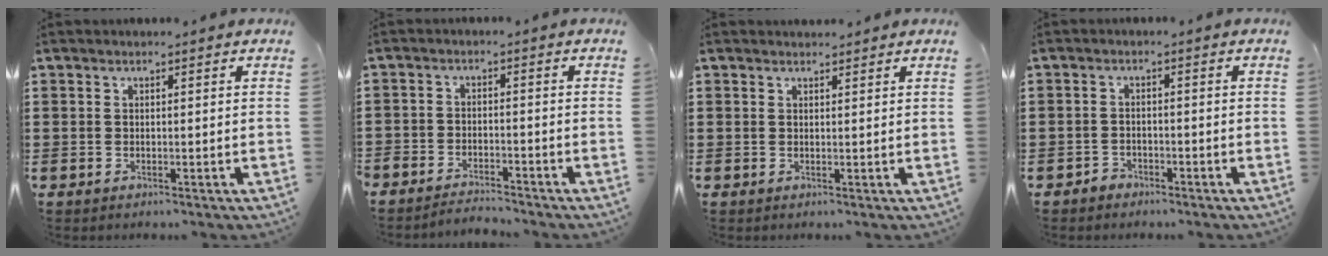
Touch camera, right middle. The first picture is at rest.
{"total": 3.2, "force": [-3.2, 0.3, -0.3], "torque": [-0.002, 0.001, -0.070]}
{"total": 0.9, "force": [0.9, 0.2, 0.0], "torque": [0.006, -0.003, 0.015]}
{"total": 1.7, "force": [-1.5, 0.7, 0.1], "torque": [-0.007, 0.003, -0.034]}